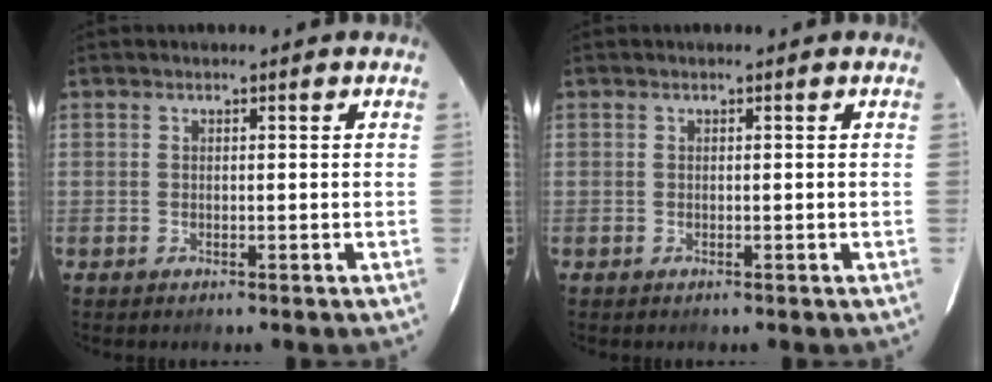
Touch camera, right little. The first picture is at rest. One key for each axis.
{"total": 0.0}